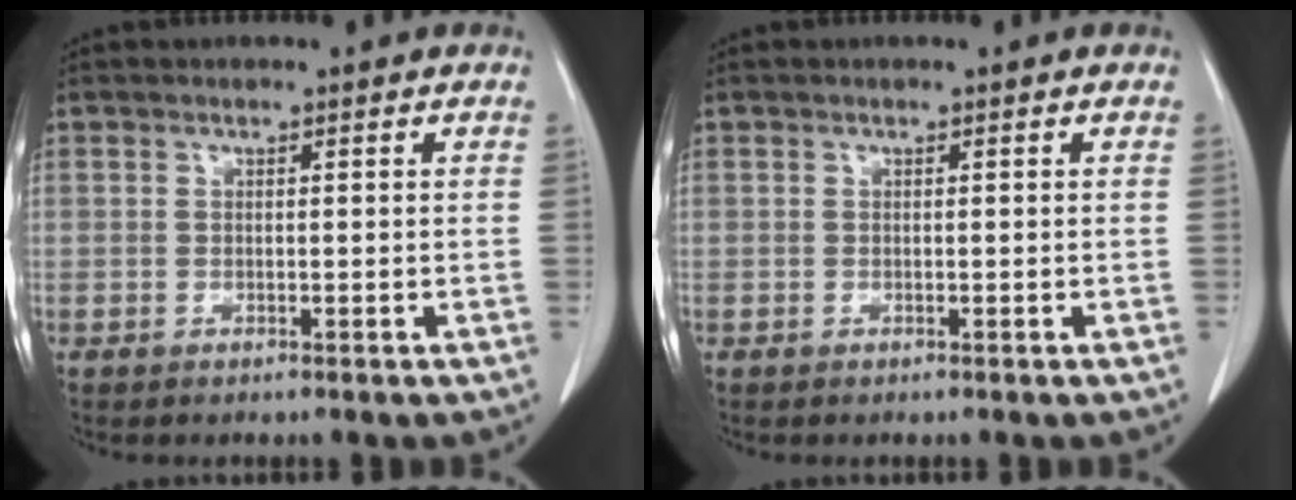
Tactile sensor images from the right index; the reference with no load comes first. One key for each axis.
{"total": 0.0}